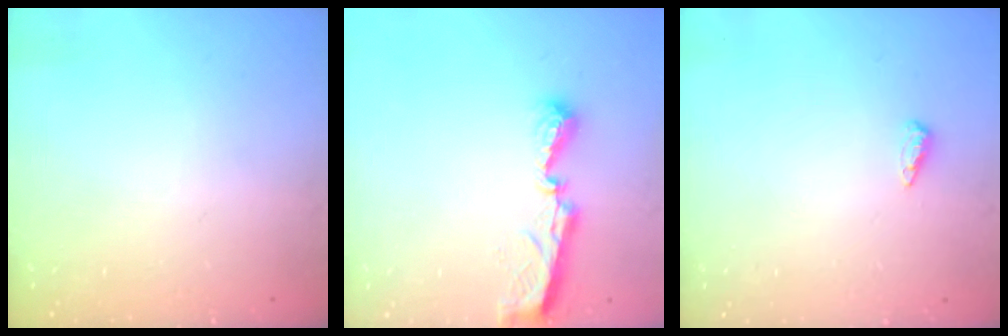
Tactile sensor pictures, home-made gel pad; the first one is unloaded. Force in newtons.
{"total": 8.6, "press": 8.6, "slide": 0.4}
{"total": 6.1, "press": 6.0, "slide": 1.0}